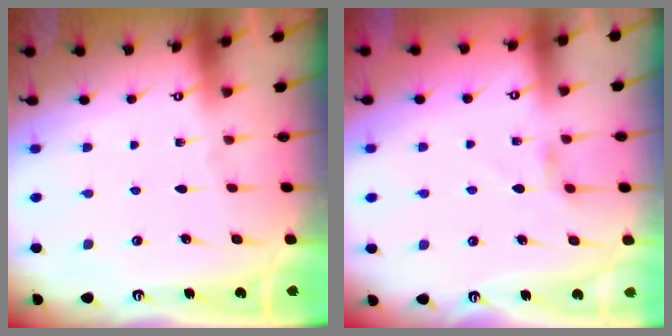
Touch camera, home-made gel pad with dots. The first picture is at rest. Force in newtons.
{"total": 2.6, "press": 2.5, "slide": 0.6}